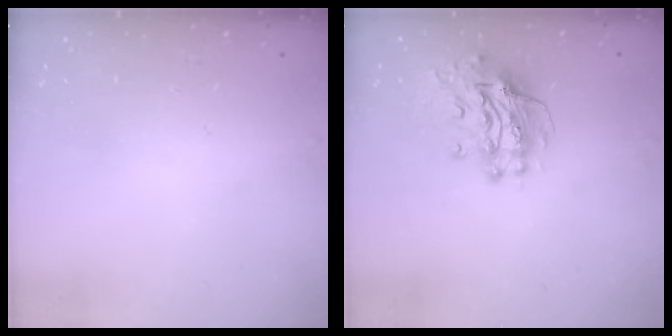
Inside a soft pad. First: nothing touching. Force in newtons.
{"total": 12.8, "press": 12.7, "slide": 1.1}